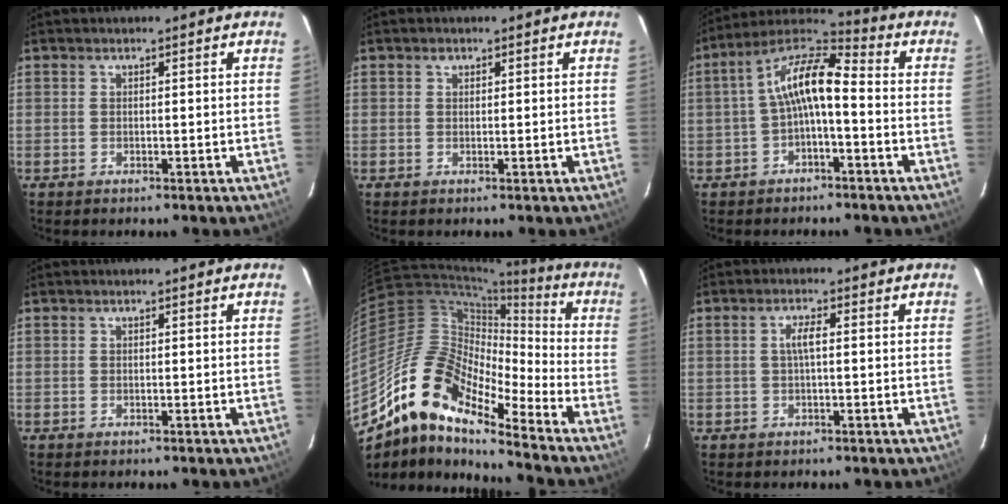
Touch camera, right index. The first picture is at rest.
{"total": 0.7, "force": [0.4, 0.6, 0.1], "torque": [-0.001, 0.004, 0.006]}
{"total": 9.6, "force": [-1.6, 3.2, 8.9], "torque": [-0.183, 0.025, -0.033]}
{"total": 0.0}
{"total": 16.4, "force": [-12.4, 4.5, 9.8], "torque": [-0.152, -0.004, -0.250]}
{"total": 2.4, "force": [0.1, 0.4, 2.3], "torque": [-0.047, 0.004, 0.001]}